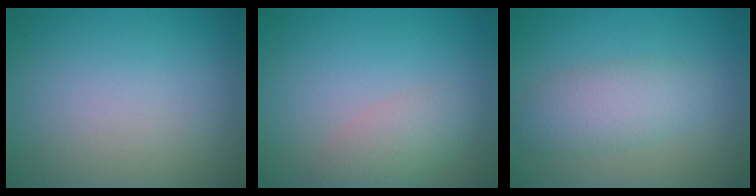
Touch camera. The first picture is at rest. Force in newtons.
{"total": 2.8, "press": 2.8, "slide": 0.1}
{"total": 3.6, "press": 3.6, "slide": 0.1}